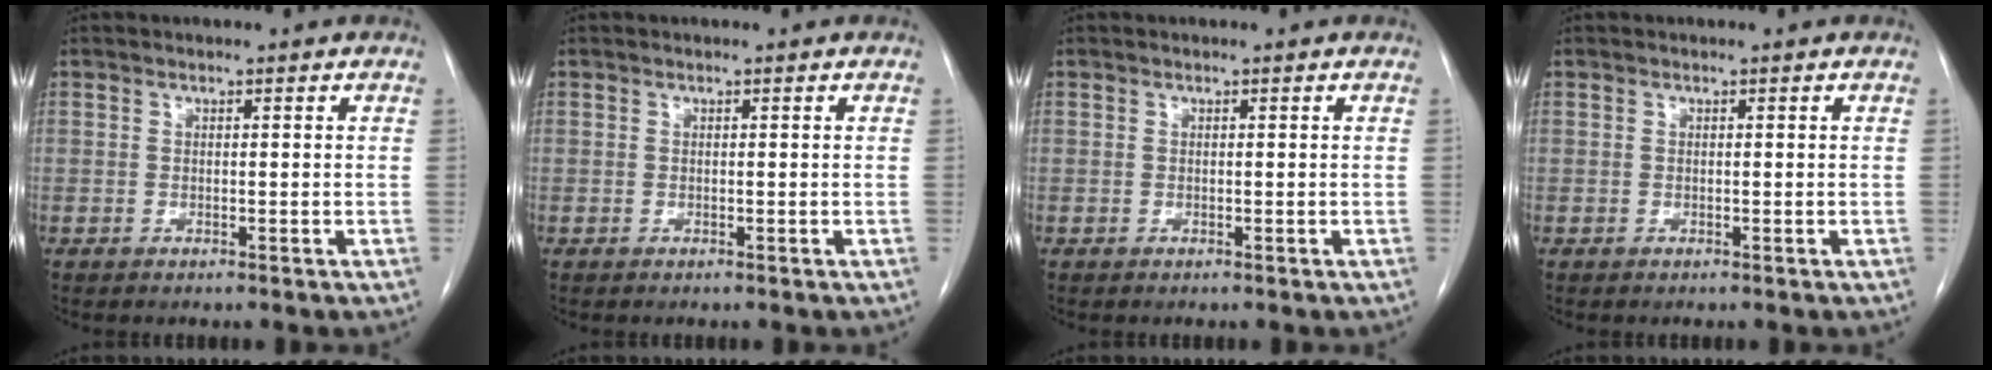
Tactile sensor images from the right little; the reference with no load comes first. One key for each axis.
{"total": 0.0}
{"total": 0.0}
{"total": 0.0}